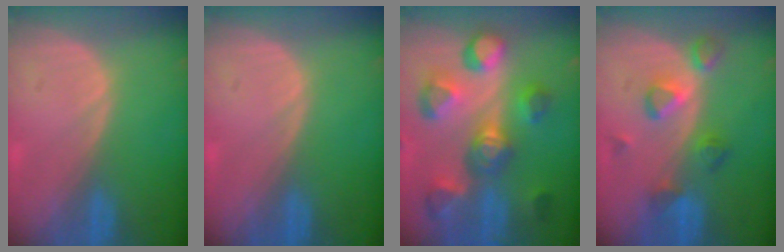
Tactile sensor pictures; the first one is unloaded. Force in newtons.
{"total": 0.0}
{"total": 10.9, "press": 9.9, "slide": 4.5}
{"total": 5.5, "press": 5.5, "slide": 0.7}